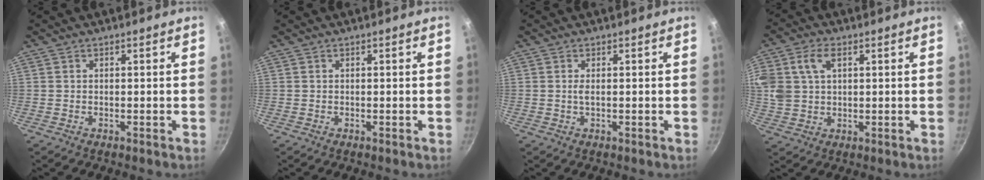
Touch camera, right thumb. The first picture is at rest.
{"total": 0.0}
{"total": 1.0, "force": [0.1, 0.3, 1.0], "torque": [-0.022, -0.001, 0.002]}
{"total": 12.6, "force": [4.2, 9.0, 7.9], "torque": [-0.175, 0.021, 0.081]}